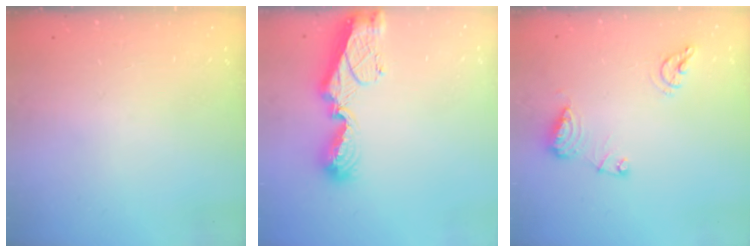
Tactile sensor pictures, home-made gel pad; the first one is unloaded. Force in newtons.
{"total": 11.7, "press": 11.6, "slide": 1.1}
{"total": 10.5, "press": 10.4, "slide": 1.1}